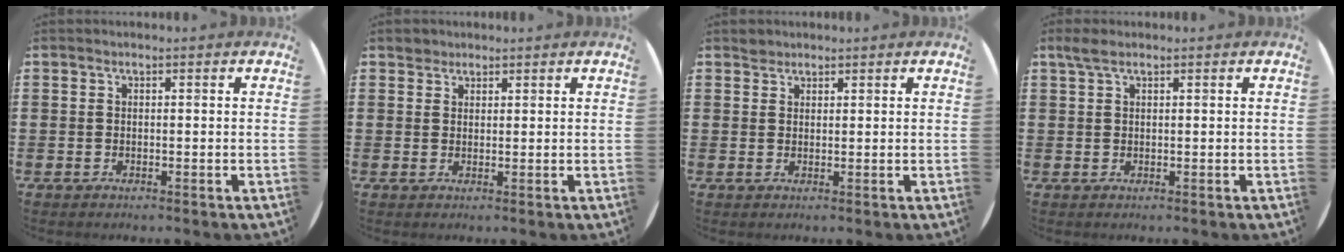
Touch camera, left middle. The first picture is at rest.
{"total": 1.6, "force": [1.5, 0.7, -0.1], "torque": [0.006, -0.001, 0.028]}
{"total": 1.2, "force": [1.1, 0.5, 0.0], "torque": [0.006, -0.003, 0.021]}
{"total": 1.6, "force": [1.2, 0.5, 1.0], "torque": [-0.022, 0.004, 0.021]}